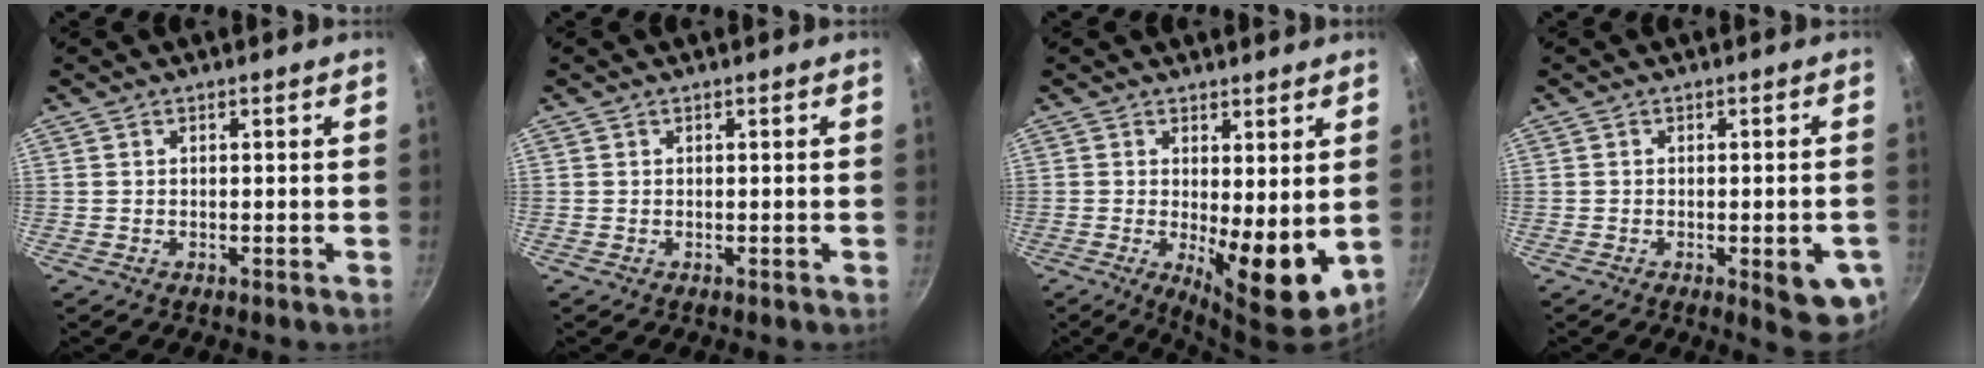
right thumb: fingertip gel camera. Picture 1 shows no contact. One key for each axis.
{"total": 0.0}
{"total": 10.2, "fx": 0.0, "fy": 3.5, "fz": 9.5, "tx": -0.118, "ty": -0.023, "tz": 0.011}
{"total": 8.3, "fx": -2.6, "fy": 2.5, "fz": 7.5, "tx": -0.068, "ty": 0.004, "tz": -0.027}